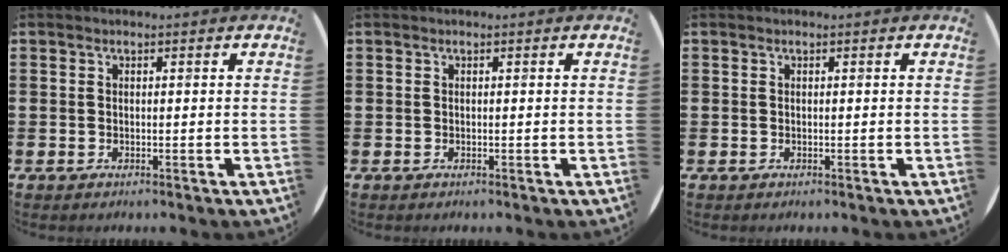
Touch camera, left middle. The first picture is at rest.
{"total": 0.0}
{"total": 0.0}